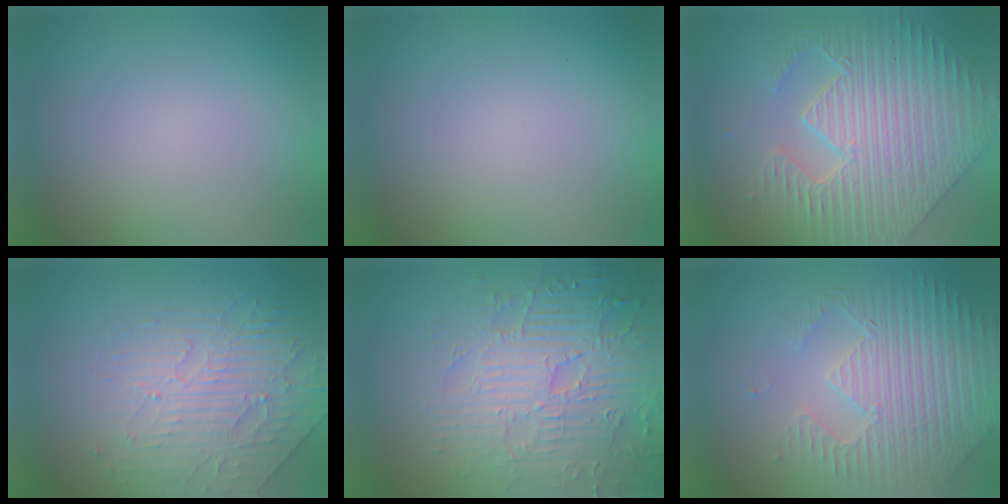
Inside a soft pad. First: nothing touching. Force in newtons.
{"total": 0.0}
{"total": 6.7, "press": 5.7, "slide": 3.6}
{"total": 3.9, "press": 3.6, "slide": 1.6}
{"total": 6.7, "press": 5.4, "slide": 3.9}
{"total": 5.0, "press": 4.6, "slide": 1.9}